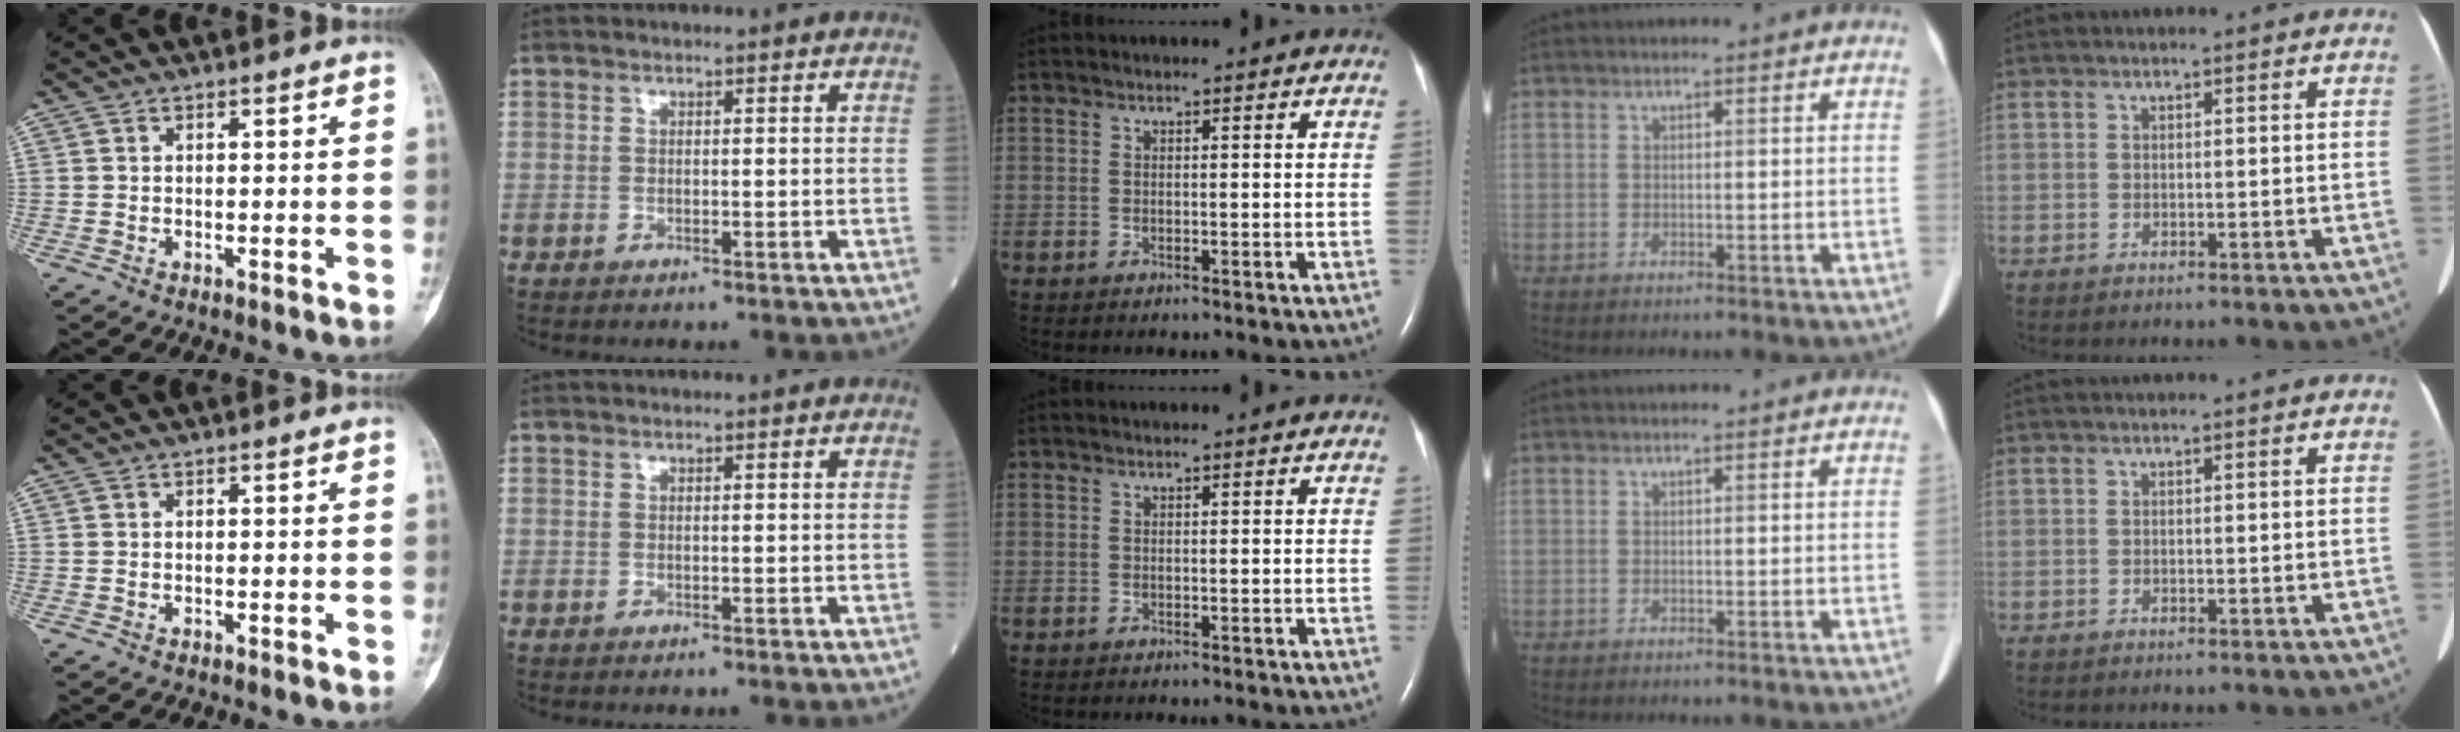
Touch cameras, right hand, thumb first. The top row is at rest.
{}